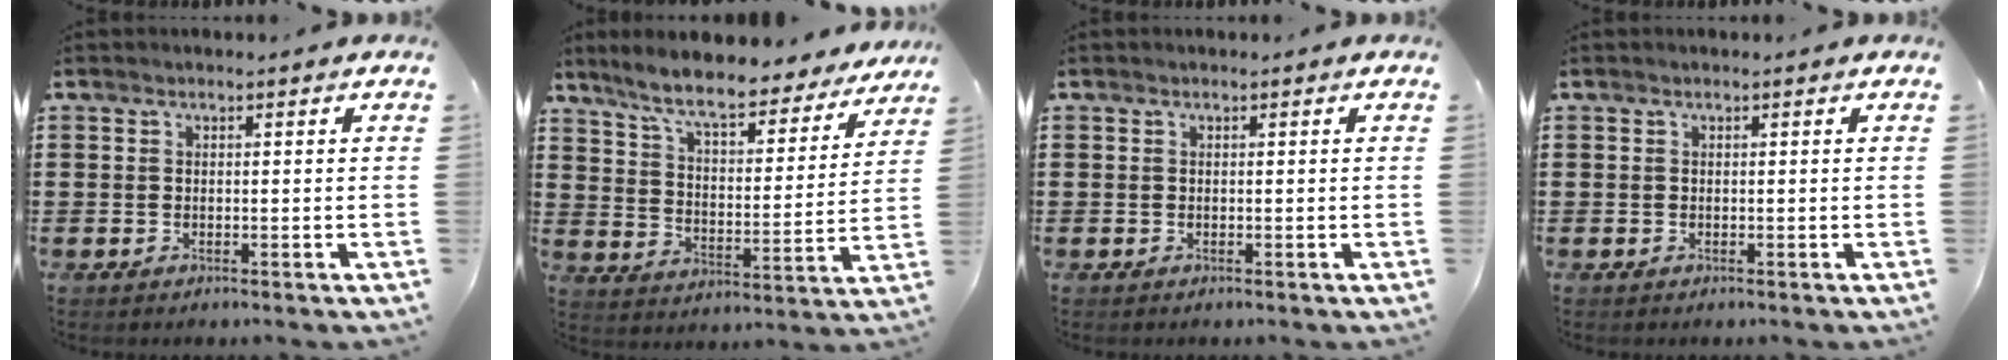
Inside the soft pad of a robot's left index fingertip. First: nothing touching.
{"total": 8.4, "force": [7.4, 0.8, 3.9], "torque": [-0.104, -0.040, 0.126]}
{"total": 0.0}
{"total": 0.0}